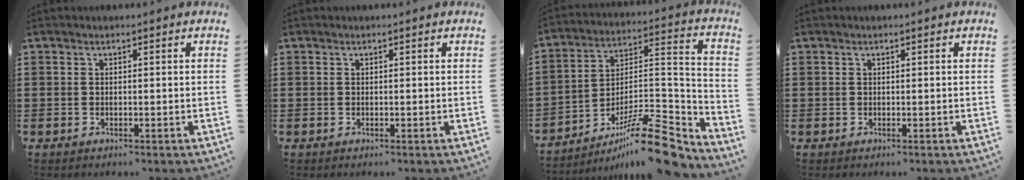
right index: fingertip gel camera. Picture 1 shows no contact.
{"total": 0.0}
{"total": 13.8, "force": [-10.3, 2.8, 8.8], "torque": [-0.125, 0.042, -0.183]}
{"total": 0.0}